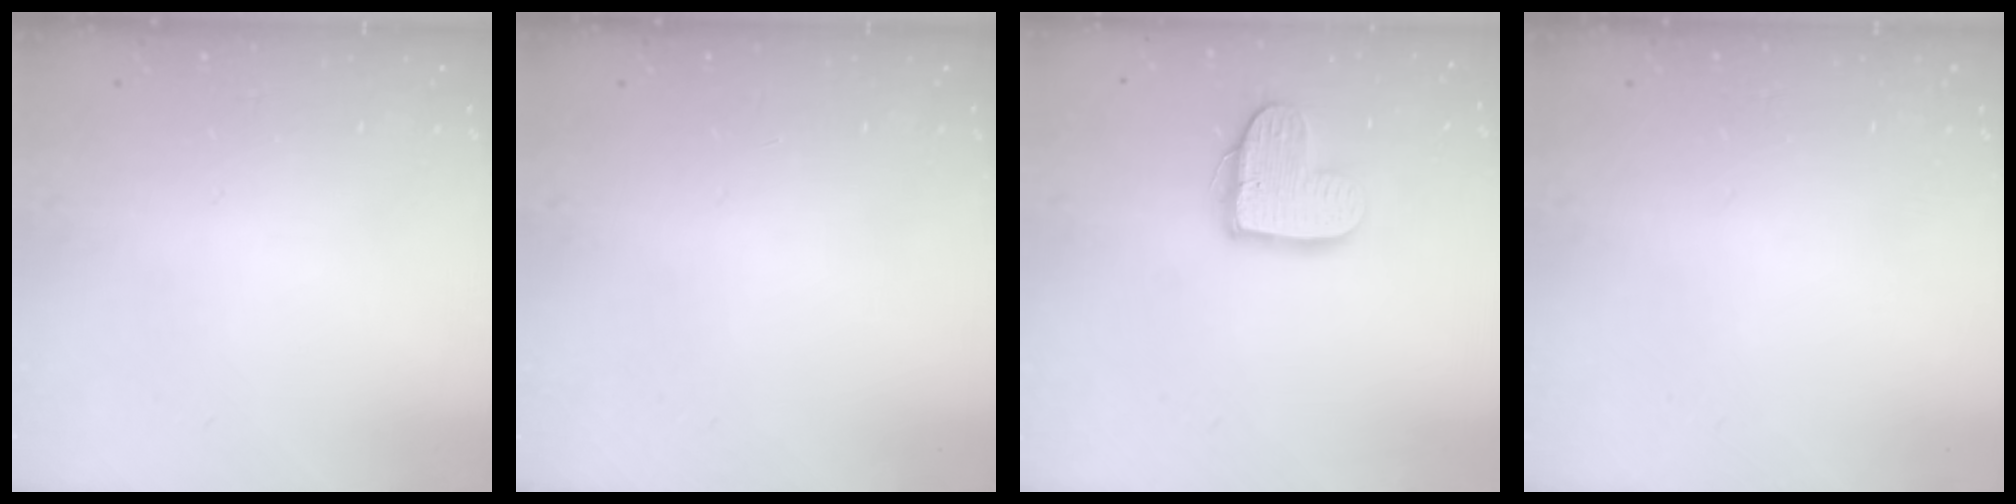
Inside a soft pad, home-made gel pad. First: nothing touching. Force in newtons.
{"total": 0.0}
{"total": 13.4, "press": 13.3, "slide": 1.2}
{"total": 0.0}